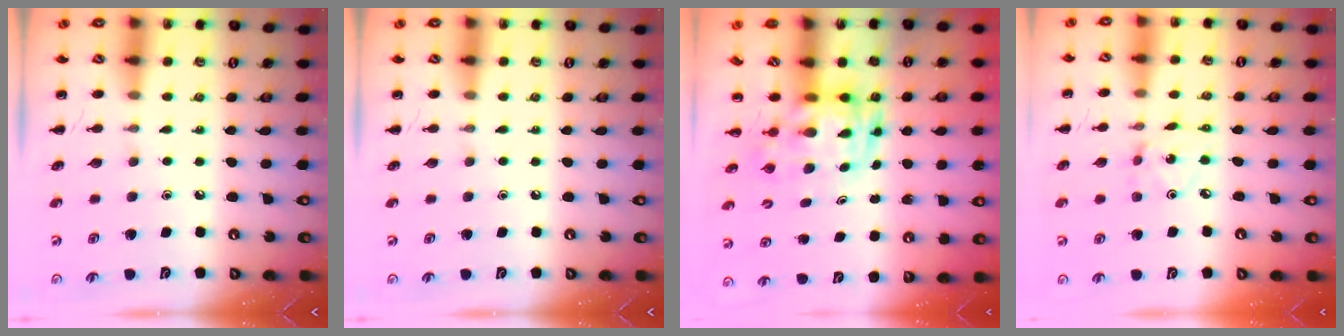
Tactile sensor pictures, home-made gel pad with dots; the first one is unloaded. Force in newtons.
{"total": 0.0}
{"total": 3.2, "press": 3.1, "slide": 0.6}
{"total": 2.2, "press": 2.1, "slide": 0.5}